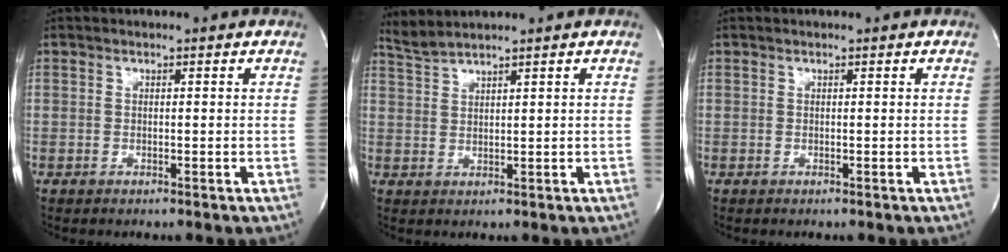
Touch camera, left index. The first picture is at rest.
{"total": 2.7, "force": [2.5, -0.9, 0.3], "torque": [-0.014, 0.008, 0.060]}
{"total": 0.0}